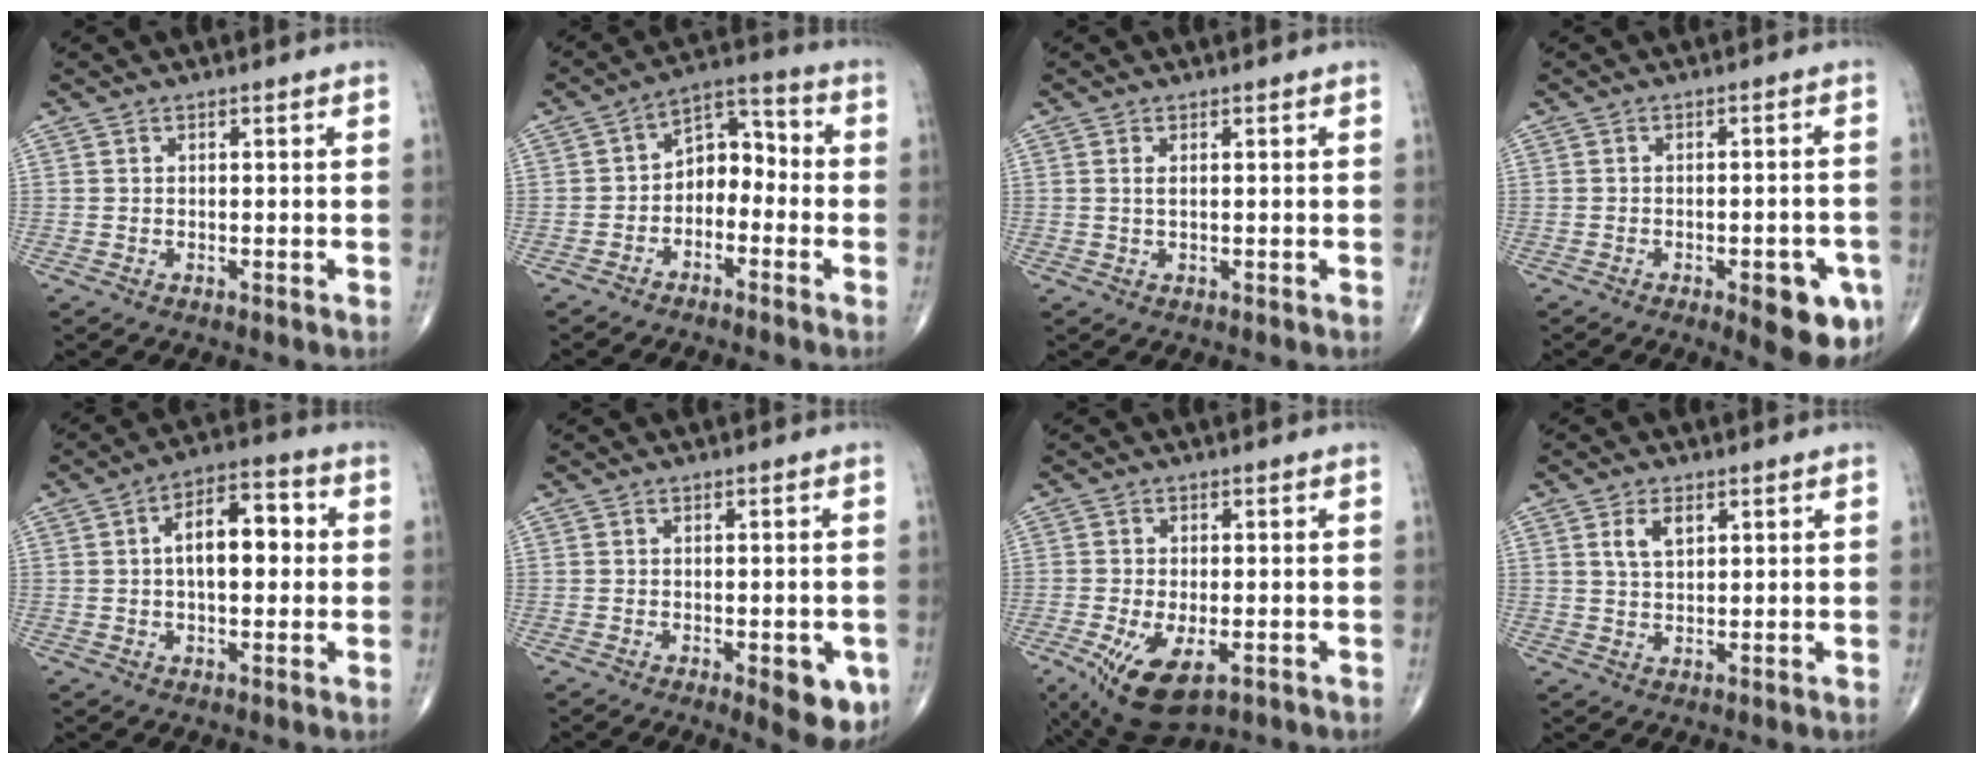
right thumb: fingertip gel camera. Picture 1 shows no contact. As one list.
[{"total": 7.7, "force": [-2.3, 5.4, 5.1], "torque": [-0.048, 0.047, -0.056]}, {"total": 1.0, "force": [0.2, 0.3, 0.9], "torque": [-0.022, 0.001, 0.006]}, {"total": 9.5, "force": [-4.1, 3.4, 7.9], "torque": [-0.070, 0.009, -0.043]}, {"total": 10.6, "force": [1.0, 5.5, 9.0], "torque": [-0.122, 0.025, 0.008]}, {"total": 7.4, "force": [-2.6, 2.8, 6.3], "torque": [-0.055, -0.005, -0.026]}, {"total": 10.9, "force": [-4.4, 5.0, 8.6], "torque": [-0.155, -0.011, -0.063]}, {"total": 4.1, "force": [1.7, 2.2, 3.0], "torque": [-0.052, -0.004, 0.034]}]